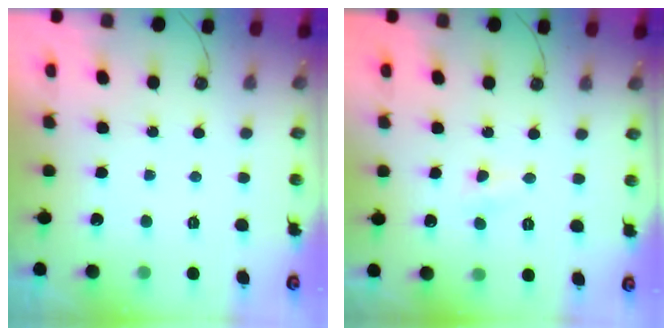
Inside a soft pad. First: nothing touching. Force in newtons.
{"total": 3.1, "press": 3.1, "slide": 0.5}